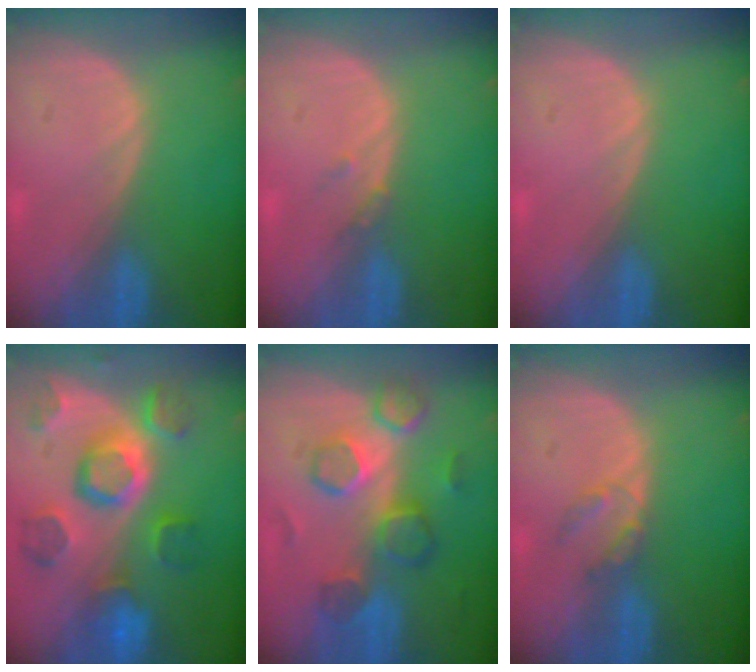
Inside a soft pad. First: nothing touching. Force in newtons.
{"total": 1.3, "press": 1.1, "slide": 0.7}
{"total": 0.0}
{"total": 11.6, "press": 10.1, "slide": 5.6}
{"total": 8.6, "press": 8.3, "slide": 2.2}
{"total": 2.5, "press": 2.5, "slide": 0.3}